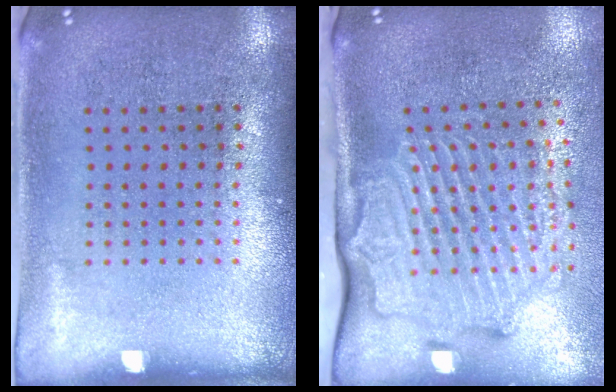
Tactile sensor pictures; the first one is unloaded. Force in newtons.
{"total": 3.1, "press": 2.3, "slide": 2.0}